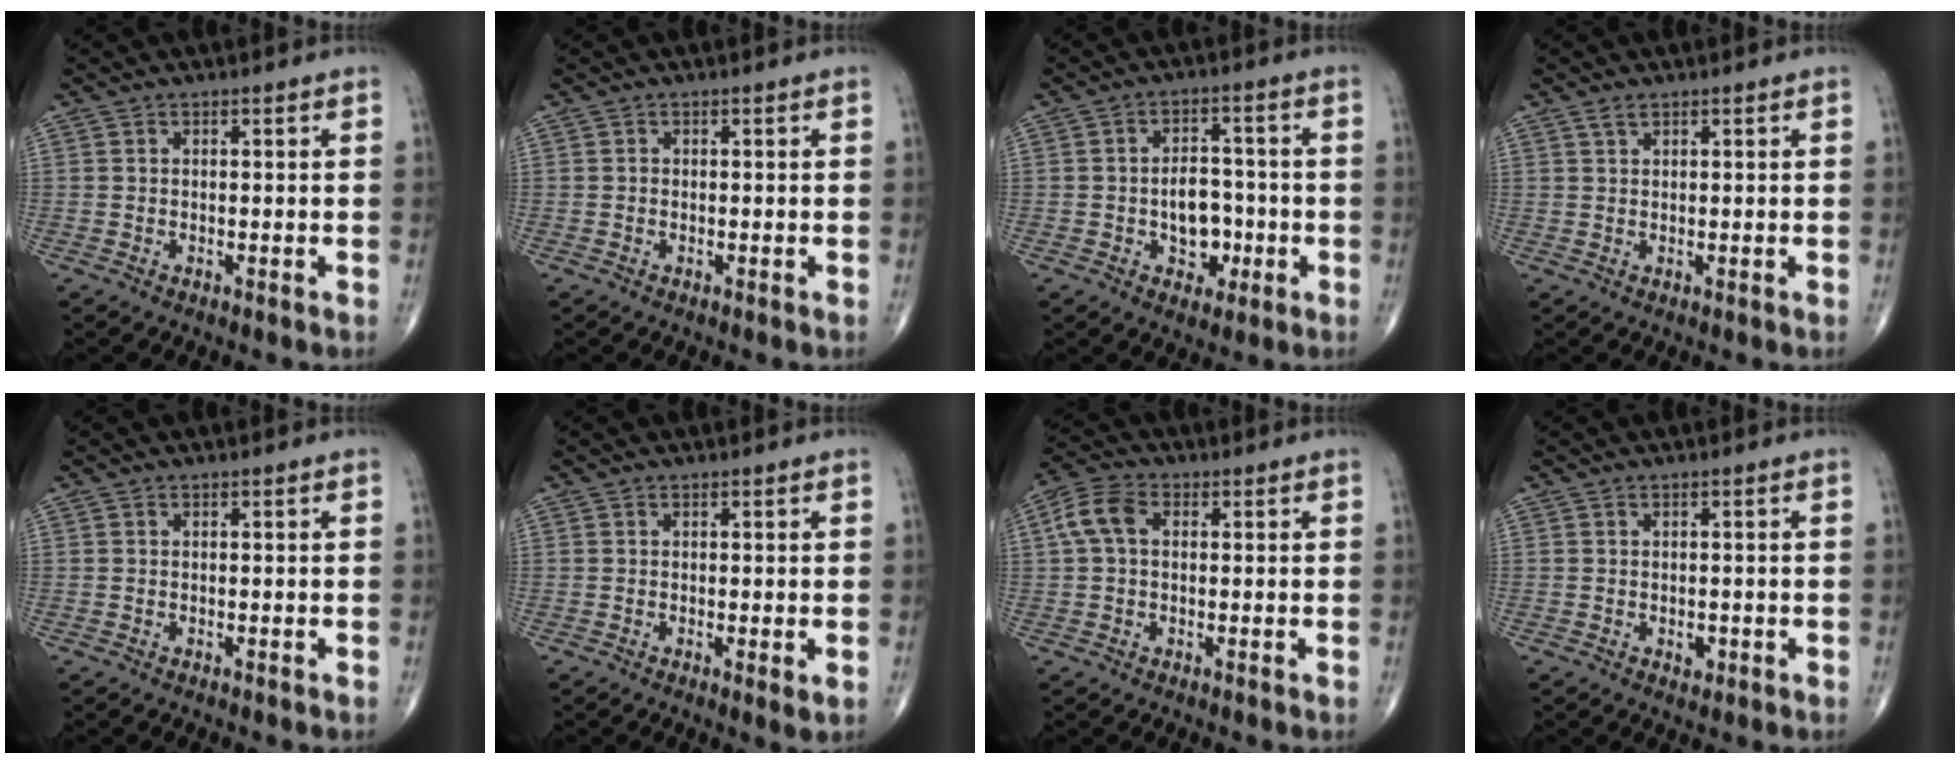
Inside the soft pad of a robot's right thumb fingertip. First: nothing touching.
{"total": 0.0}
{"total": 7.3, "force": [-1.7, 5.1, 4.9], "torque": [-0.039, 0.021, -0.025]}
{"total": 1.2, "force": [0.9, 0.5, 0.6], "torque": [-0.011, 0.002, 0.018]}
{"total": 0.0}
{"total": 1.7, "force": [-0.1, 0.3, 1.6], "torque": [-0.028, -0.008, -0.003]}
{"total": 6.3, "force": [1.0, 4.1, 4.6], "torque": [-0.099, 0.021, 0.014]}
{"total": 1.6, "force": [-0.5, 1.0, 1.0], "torque": [-0.009, 0.000, -0.005]}